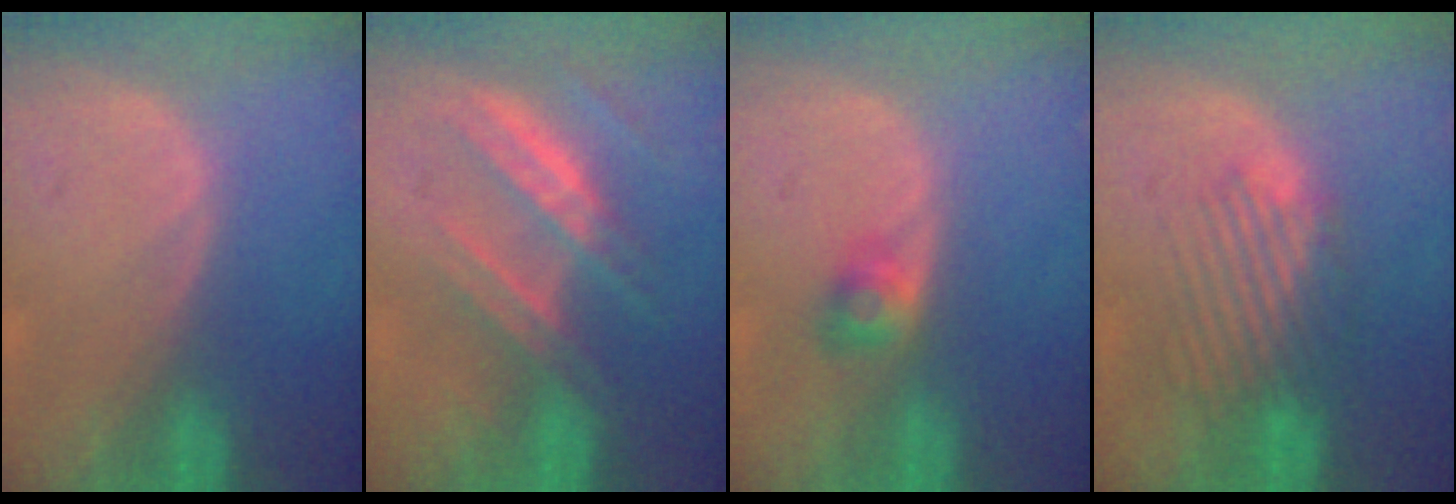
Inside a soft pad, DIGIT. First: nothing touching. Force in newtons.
{"total": 7.6, "press": 6.8, "slide": 3.4}
{"total": 2.6, "press": 2.4, "slide": 1.0}
{"total": 5.4, "press": 5.1, "slide": 1.7}